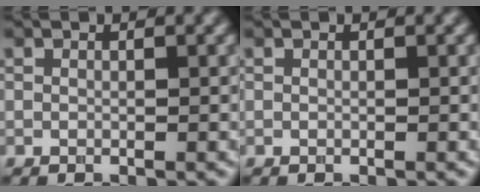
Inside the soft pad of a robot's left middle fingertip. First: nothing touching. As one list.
[{"total": 0.0}]